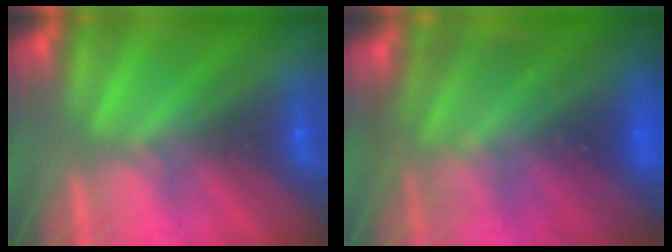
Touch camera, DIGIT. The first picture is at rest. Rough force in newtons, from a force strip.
{"total": 9.1}